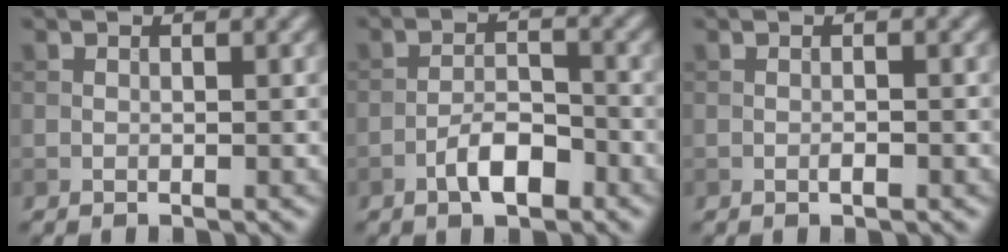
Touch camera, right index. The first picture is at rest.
{"total": 3.5, "force": [-2.0, 1.4, 2.5], "torque": [-0.038, 0.009, -0.038]}
{"total": 0.8, "force": [-0.4, 0.1, 0.7], "torque": [-0.013, 0.000, -0.007]}